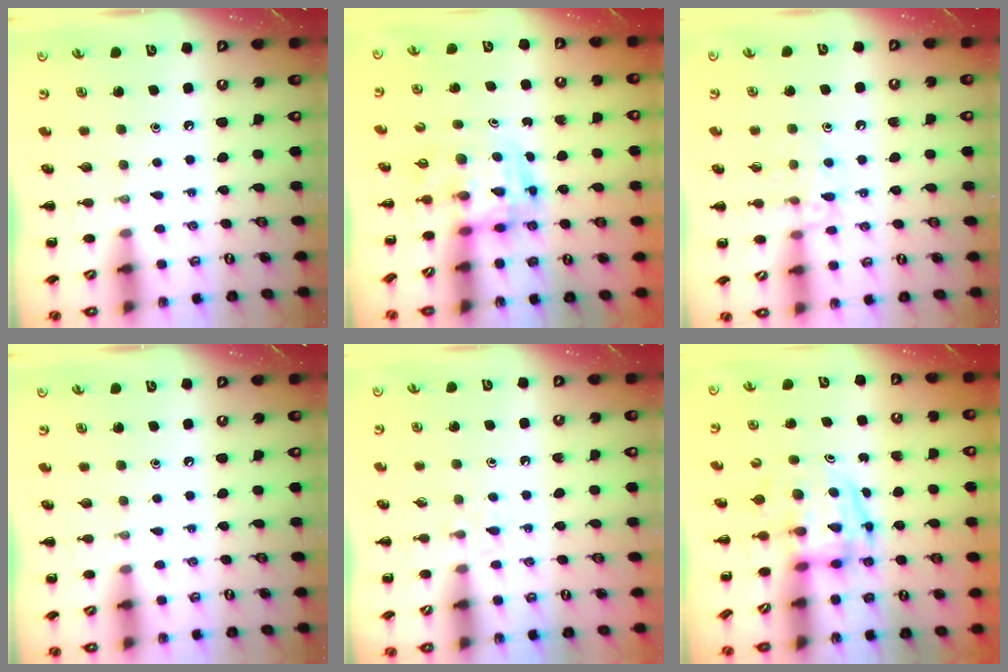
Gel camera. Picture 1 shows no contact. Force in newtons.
{"total": 3.7, "press": 3.6, "slide": 0.6}
{"total": 9.5, "press": 9.4, "slide": 1.2}
{"total": 0.0}
{"total": 3.6, "press": 3.4, "slide": 1.3}
{"total": 3.9, "press": 3.8, "slide": 0.6}